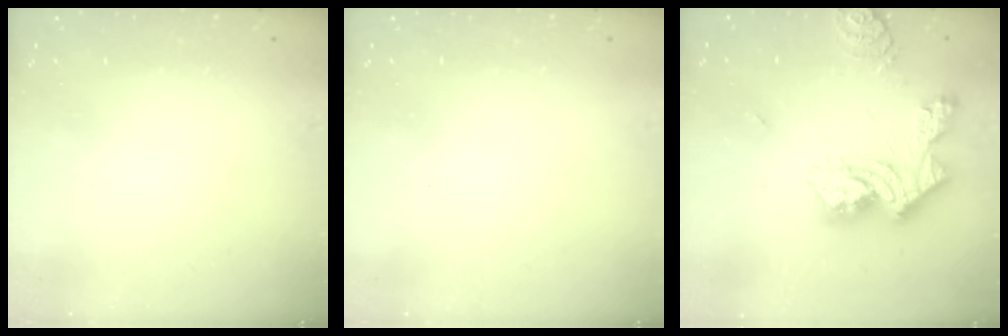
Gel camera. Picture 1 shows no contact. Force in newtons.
{"total": 0.0}
{"total": 18.5, "press": 18.4, "slide": 1.6}